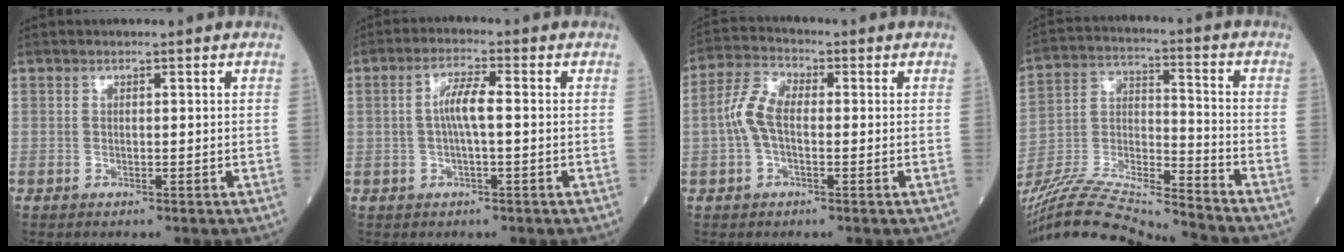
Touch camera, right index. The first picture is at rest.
{"total": 4.4, "force": [0.0, 0.4, 4.4], "torque": [-0.089, 0.008, -0.001]}
{"total": 5.8, "force": [-0.4, 2.7, 5.1], "torque": [-0.119, 0.018, -0.013]}
{"total": 20.0, "force": [-19.0, -0.5, 6.1], "torque": [-0.133, -0.007, -0.331]}